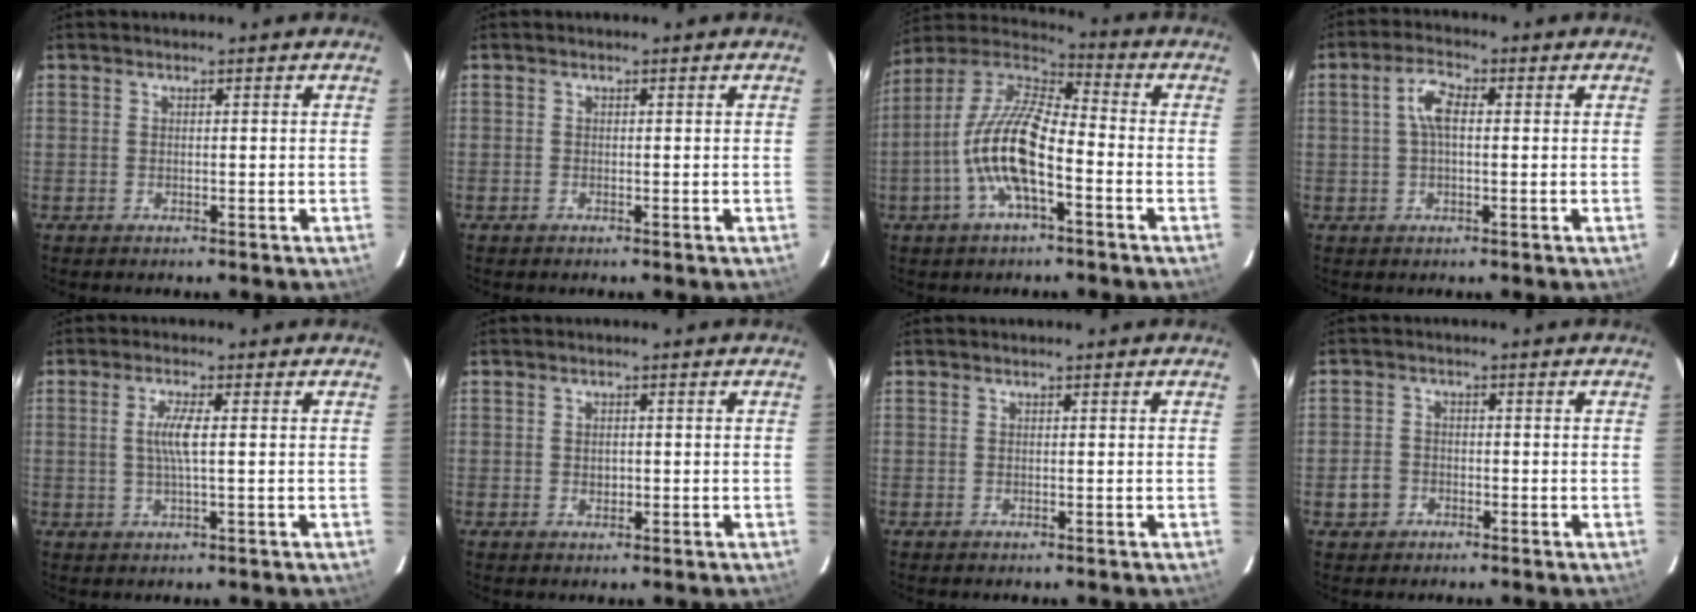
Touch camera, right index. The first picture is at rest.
{"total": 0.0}
{"total": 14.0, "force": [-4.7, 4.4, 12.5], "torque": [-0.252, 0.002, -0.097]}
{"total": 4.7, "force": [0.6, 2.0, 4.2], "torque": [-0.084, 0.014, 0.010]}
{"total": 3.9, "force": [0.3, 0.1, 3.9], "torque": [-0.079, -0.001, 0.006]}
{"total": 1.5, "force": [-0.1, 1.1, 1.0], "torque": [-0.016, 0.003, -0.001]}
{"total": 0.0}
{"total": 3.6, "force": [-1.7, 3.1, 0.8], "torque": [-0.023, 0.011, -0.028]}